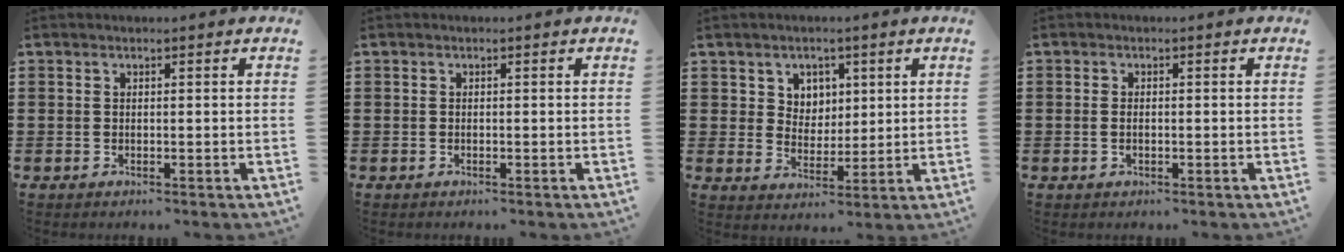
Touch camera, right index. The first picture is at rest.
{"total": 0.0}
{"total": 4.3, "force": [2.2, 3.7, 0.4], "torque": [-0.021, 0.007, 0.037]}
{"total": 1.1, "force": [-0.1, 0.3, 1.0], "torque": [-0.022, -0.002, -0.002]}